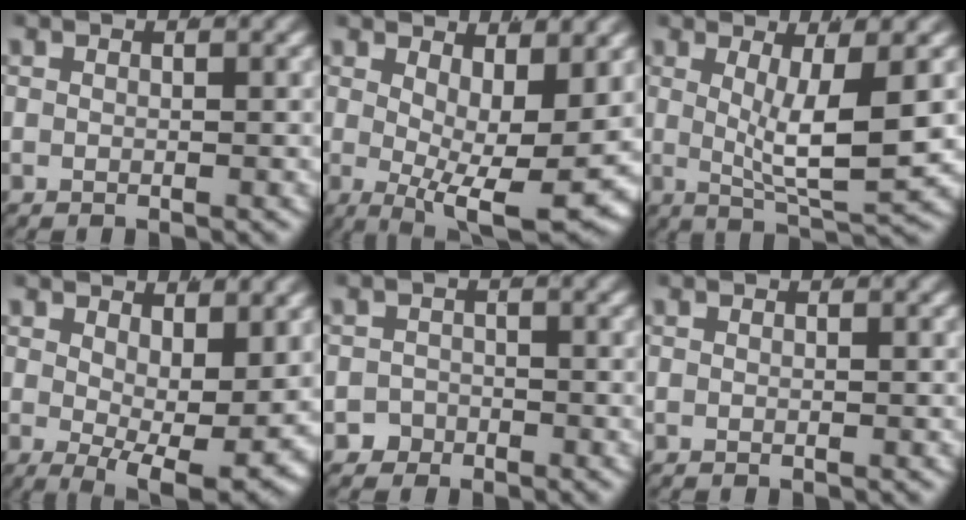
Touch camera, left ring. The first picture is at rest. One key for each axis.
{"total": 8.1, "fx": -1.5, "fy": 2.6, "fz": 7.5, "tx": -0.106, "ty": -0.041, "tz": -0.003}
{"total": 6.2, "fx": 1.0, "fy": 1.5, "fz": 5.9, "tx": -0.092, "ty": -0.022, "tz": 0.028}
{"total": 6.1, "fx": -1.1, "fy": 2.0, "fz": 5.6, "tx": -0.073, "ty": -0.038, "tz": 0.001}
{"total": 2.5, "fx": -1.8, "fy": 1.7, "fz": -0.3, "tx": 0.005, "ty": -0.013, "tz": -0.029}
{"total": 0.0}